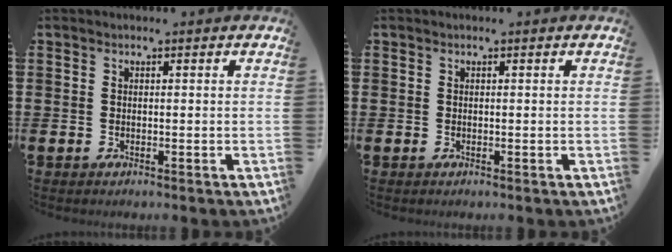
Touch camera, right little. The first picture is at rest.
{"total": 0.0}